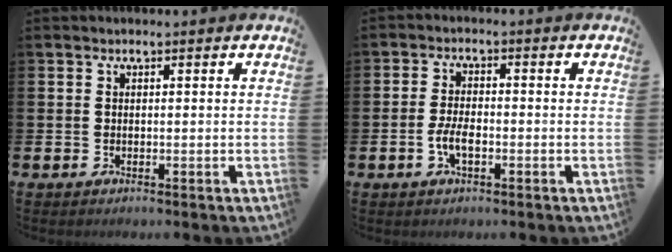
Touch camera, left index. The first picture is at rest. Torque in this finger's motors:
{"motor_torque": [0.54, 0.26, 0.12, 0.11]}